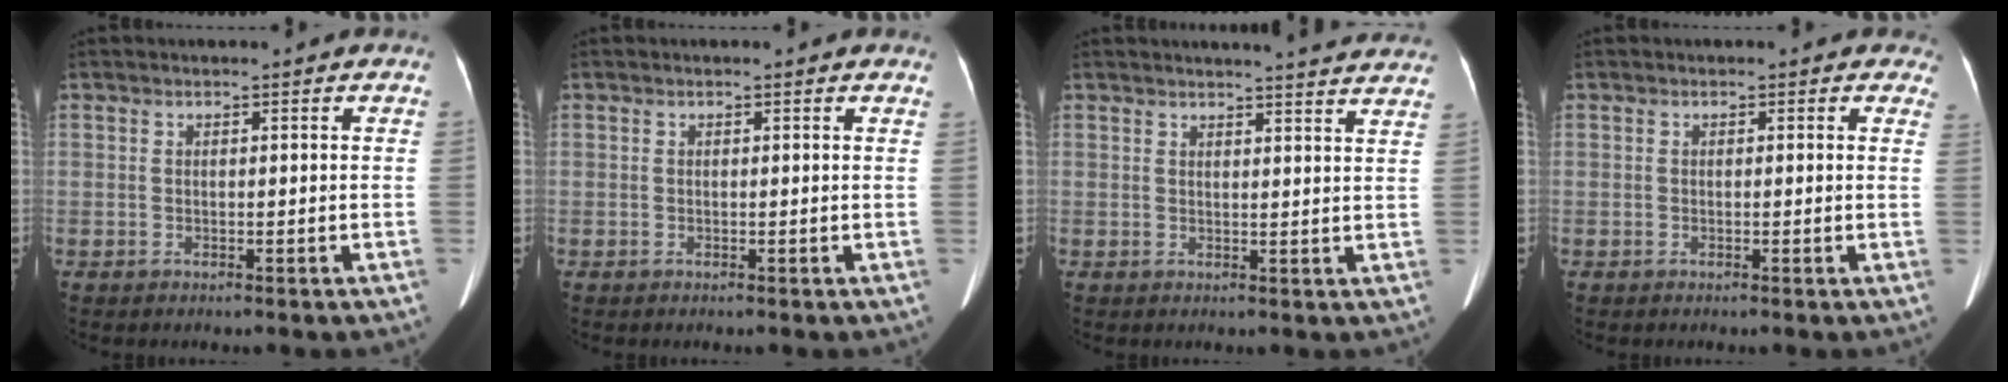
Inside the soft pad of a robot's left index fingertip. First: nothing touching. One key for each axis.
{"total": 1.3, "fx": 1.1, "fy": 0.6, "fz": 0.3, "tx": -0.008, "ty": 0.004, "tz": 0.000}
{"total": 14.0, "fx": 13.5, "fy": 0.5, "fz": 3.8, "tx": -0.034, "ty": -0.033, "tz": 0.138}
{"total": 2.1, "fx": 1.7, "fy": 1.1, "fz": 0.4, "tx": 0.015, "ty": -0.004, "tz": -0.006}